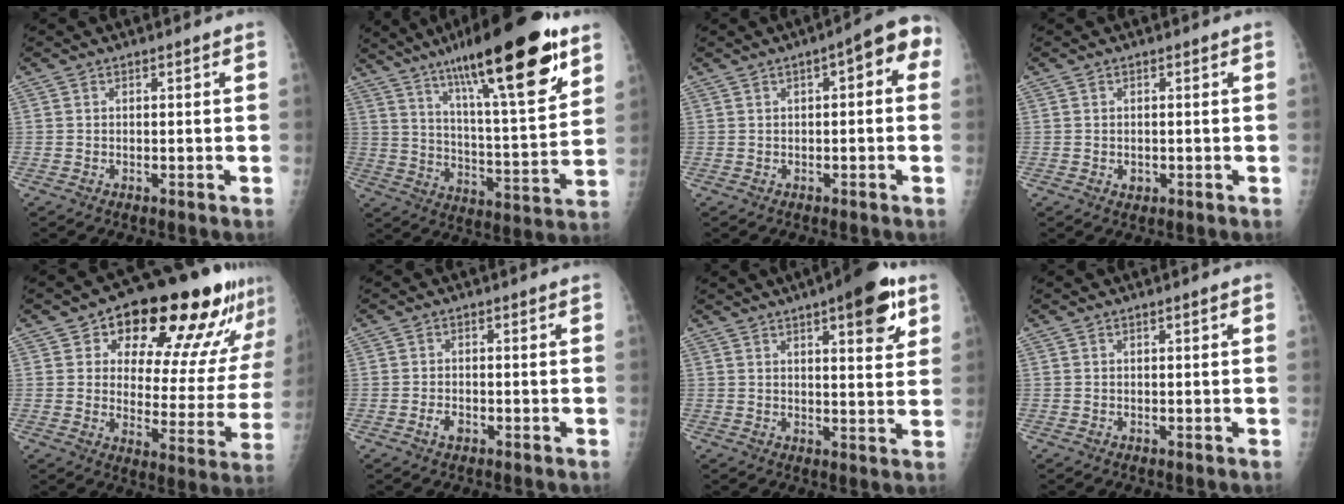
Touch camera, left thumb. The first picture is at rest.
{"total": 26.2, "force": [15.5, 5.4, 20.4], "torque": [-0.307, -0.048, 0.247]}
{"total": 7.5, "force": [1.7, 3.0, 6.7], "torque": [-0.064, 0.026, 0.008]}
{"total": 1.3, "force": [-0.2, 1.1, 0.6], "torque": [-0.006, 0.001, 0.001]}
{"total": 22.7, "force": [13.9, 10.2, 14.7], "torque": [-0.151, -0.048, 0.191]}
{"total": 2.0, "force": [-0.9, 1.2, 1.2], "torque": [-0.019, 0.003, -0.016]}
{"total": 11.6, "force": [6.1, 3.5, 9.2], "torque": [-0.098, -0.022, 0.076]}
{"total": 0.5, "force": [0.2, 0.0, 0.4], "torque": [-0.007, 0.002, 0.003]}